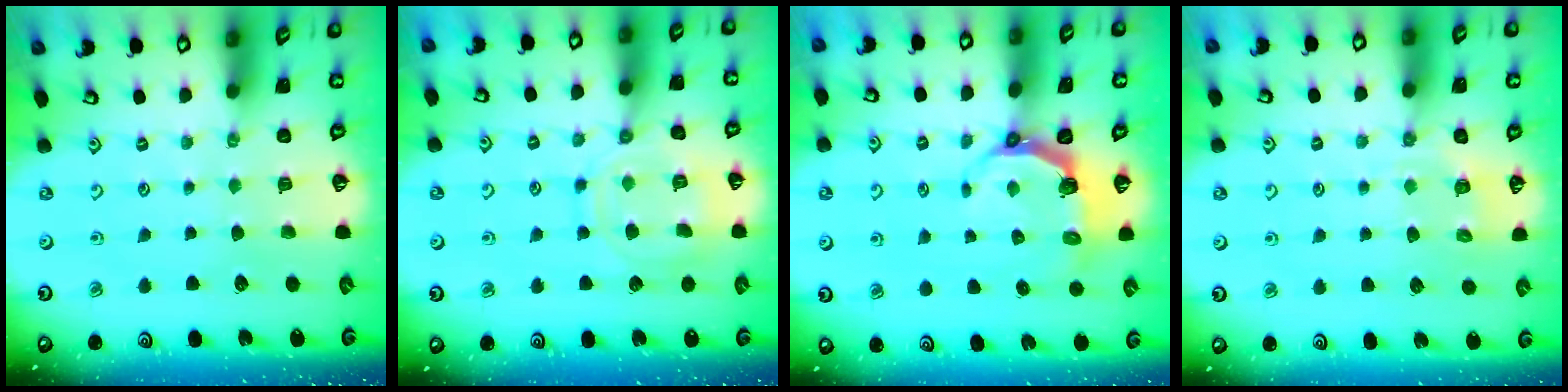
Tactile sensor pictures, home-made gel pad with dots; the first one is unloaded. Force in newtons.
{"total": 12.5, "press": 12.5, "slide": 1.1}
{"total": 5.4, "press": 4.1, "slide": 3.5}
{"total": 6.6, "press": 6.5, "slide": 1.3}